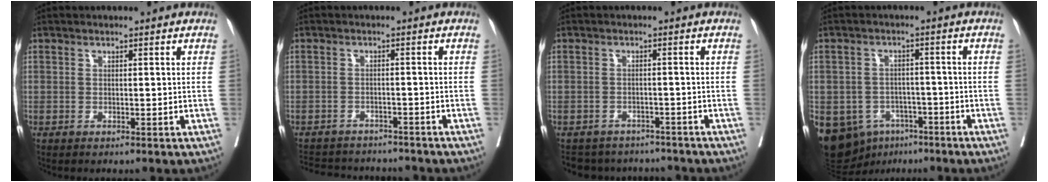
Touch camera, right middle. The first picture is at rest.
{"total": 10.4, "force": [-9.7, 3.1, 2.1], "torque": [-0.038, 0.011, -0.127]}
{"total": 8.1, "force": [-7.6, 3.0, 0.6], "torque": [-0.007, 0.015, -0.093]}
{"total": 14.9, "force": [-8.0, 10.8, 6.5], "torque": [-0.150, 0.006, -0.110]}